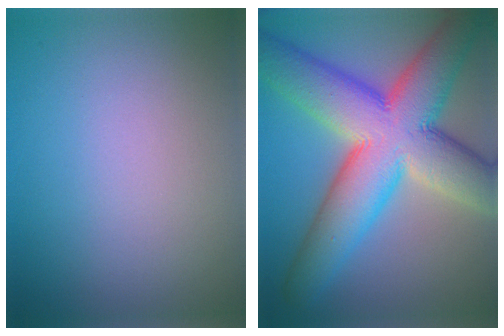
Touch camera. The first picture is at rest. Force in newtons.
{"total": 14.4, "press": 14.4, "slide": 0.6}